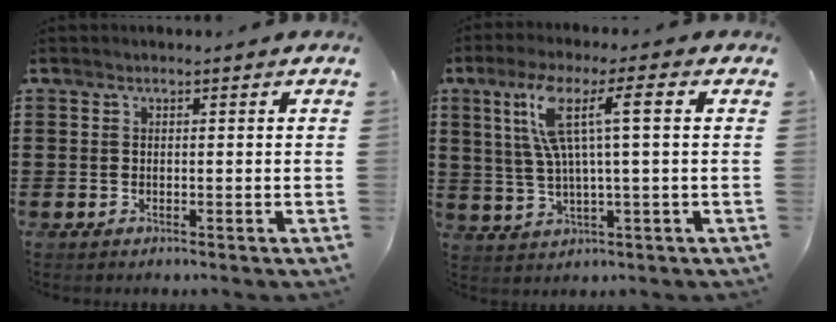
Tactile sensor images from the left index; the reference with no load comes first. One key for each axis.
{"total": 9.0, "fx": 2.4, "fy": 0.7, "fz": 8.6, "tx": -0.185, "ty": -0.001, "tz": 0.031}